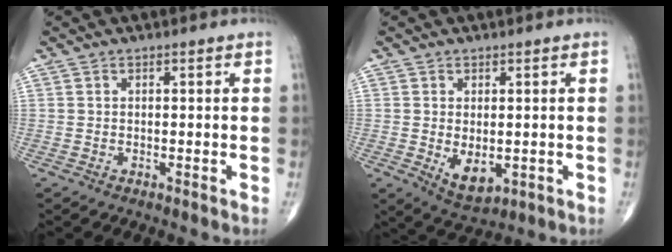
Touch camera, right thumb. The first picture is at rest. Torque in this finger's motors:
{"motor_torque": [-0.18, 0.42, -0.28, -0.15, 0.15]}